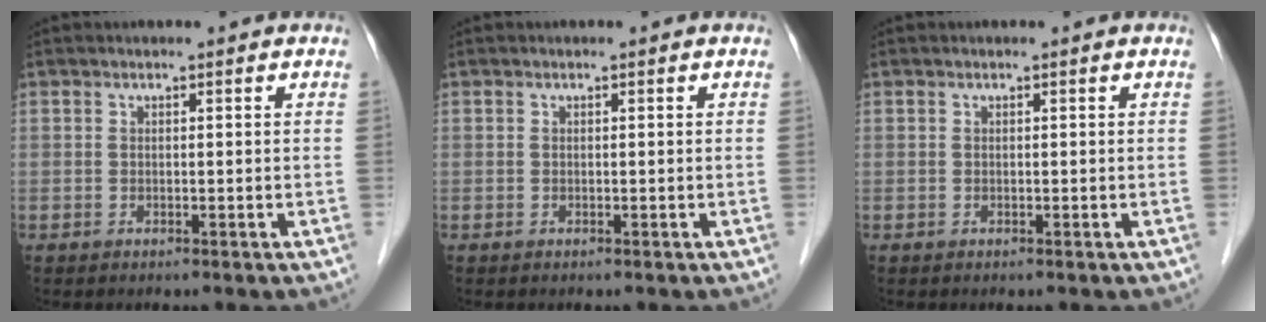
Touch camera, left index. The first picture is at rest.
{"total": 0.0}
{"total": 0.0}